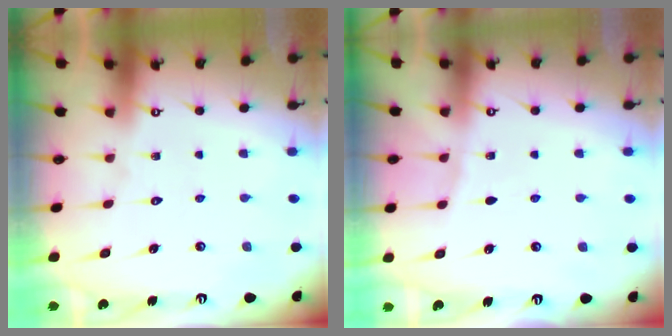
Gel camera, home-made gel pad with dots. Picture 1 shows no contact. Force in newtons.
{"total": 2.2, "press": 2.2, "slide": 0.4}